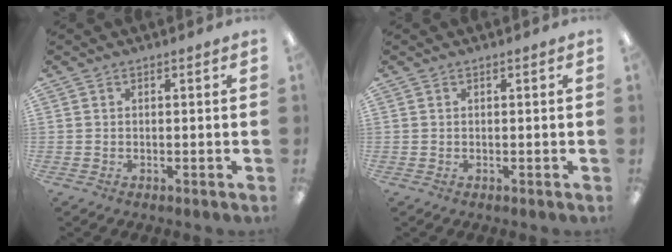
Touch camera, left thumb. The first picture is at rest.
{"total": 0.0}